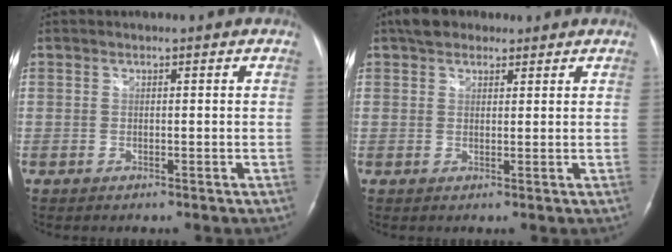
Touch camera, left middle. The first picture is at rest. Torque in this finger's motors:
{"motor_torque": [0.26, -0.22, 0.00, 0.03]}